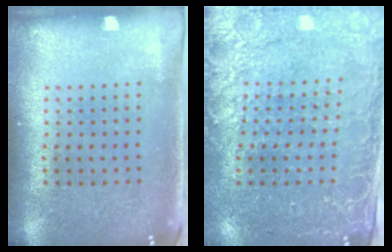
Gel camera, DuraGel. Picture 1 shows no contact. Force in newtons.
{"total": 3.0, "press": 2.8, "slide": 1.1}